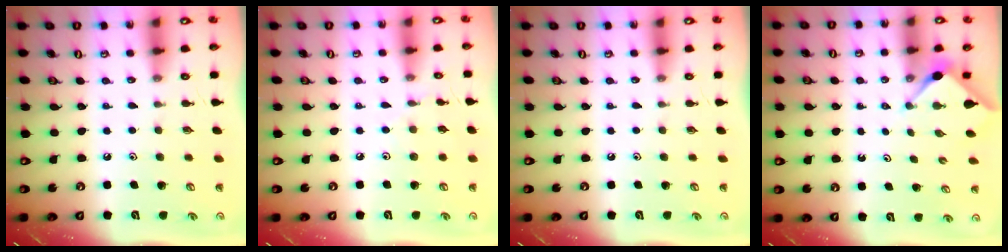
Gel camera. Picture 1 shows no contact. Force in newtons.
{"total": 3.2, "press": 3.2, "slide": 0.4}
{"total": 0.0}
{"total": 2.9, "press": 2.9, "slide": 0.4}